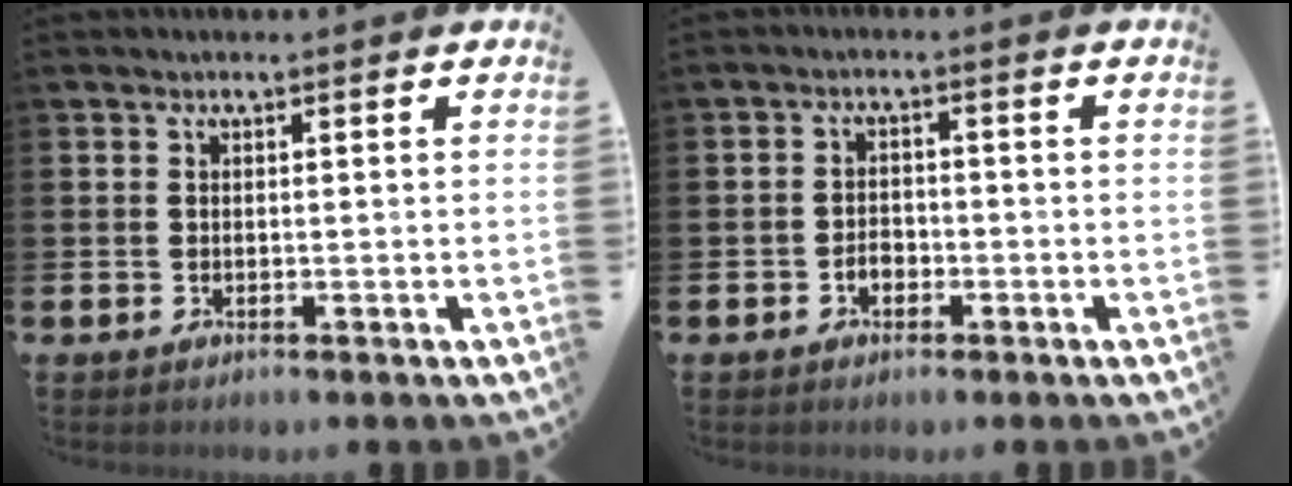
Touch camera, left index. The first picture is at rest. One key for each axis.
{"total": 2.0, "fx": -1.0, "fy": 1.5, "fz": 0.9, "tx": -0.013, "ty": 0.000, "tz": -0.022}